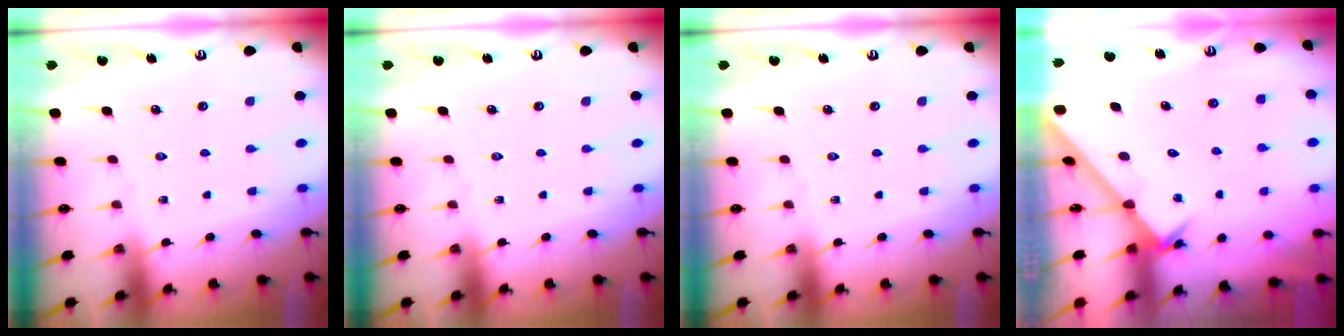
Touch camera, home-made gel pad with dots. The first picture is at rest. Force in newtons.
{"total": 0.0}
{"total": 0.0}
{"total": 2.1, "press": 2.1, "slide": 0.2}